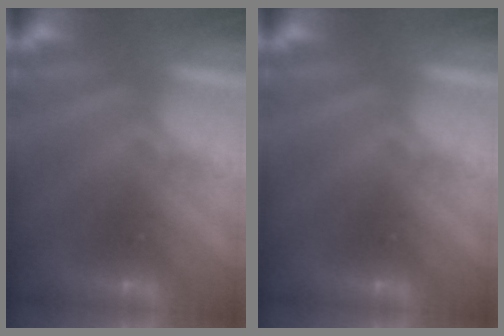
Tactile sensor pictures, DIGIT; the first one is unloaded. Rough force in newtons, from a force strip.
{"total": 0.0}